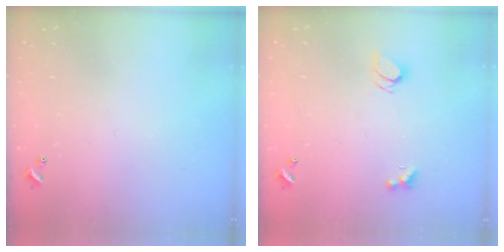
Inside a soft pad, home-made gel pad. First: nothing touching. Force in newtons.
{"total": 2.5, "press": 2.4, "slide": 0.7}